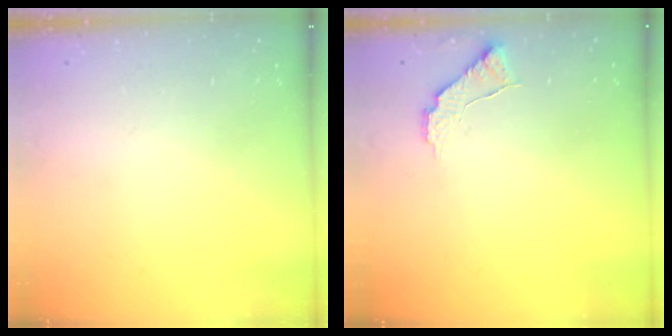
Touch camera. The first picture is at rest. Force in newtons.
{"total": 7.2, "press": 7.1, "slide": 0.5}